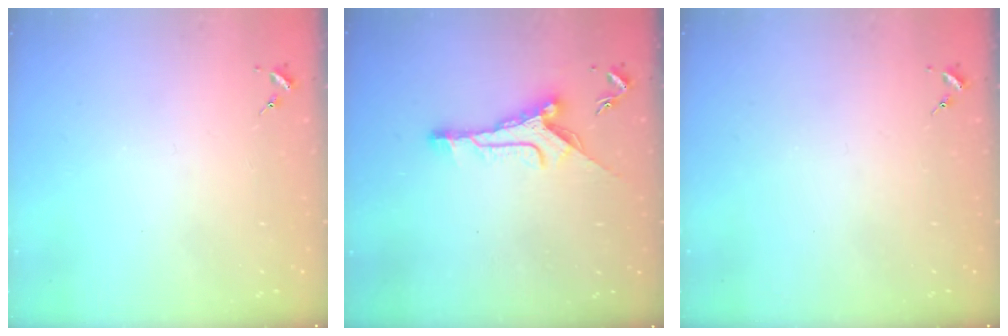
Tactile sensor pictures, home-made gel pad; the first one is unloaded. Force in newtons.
{"total": 9.9, "press": 9.9, "slide": 0.4}
{"total": 0.0}